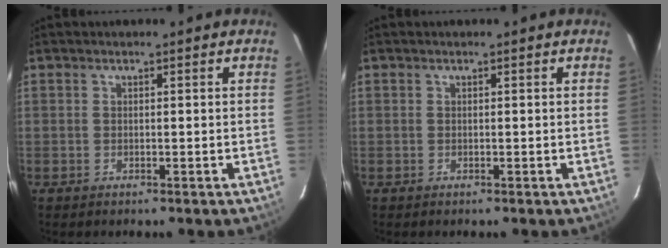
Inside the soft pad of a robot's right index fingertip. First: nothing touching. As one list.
[{"total": 0.0}]